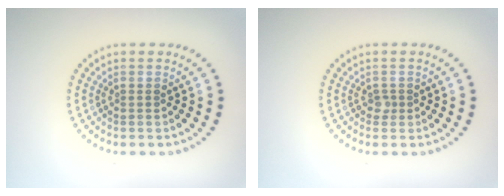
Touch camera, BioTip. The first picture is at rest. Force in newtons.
{"total": 0.7, "press": 0.5, "slide": 0.6}